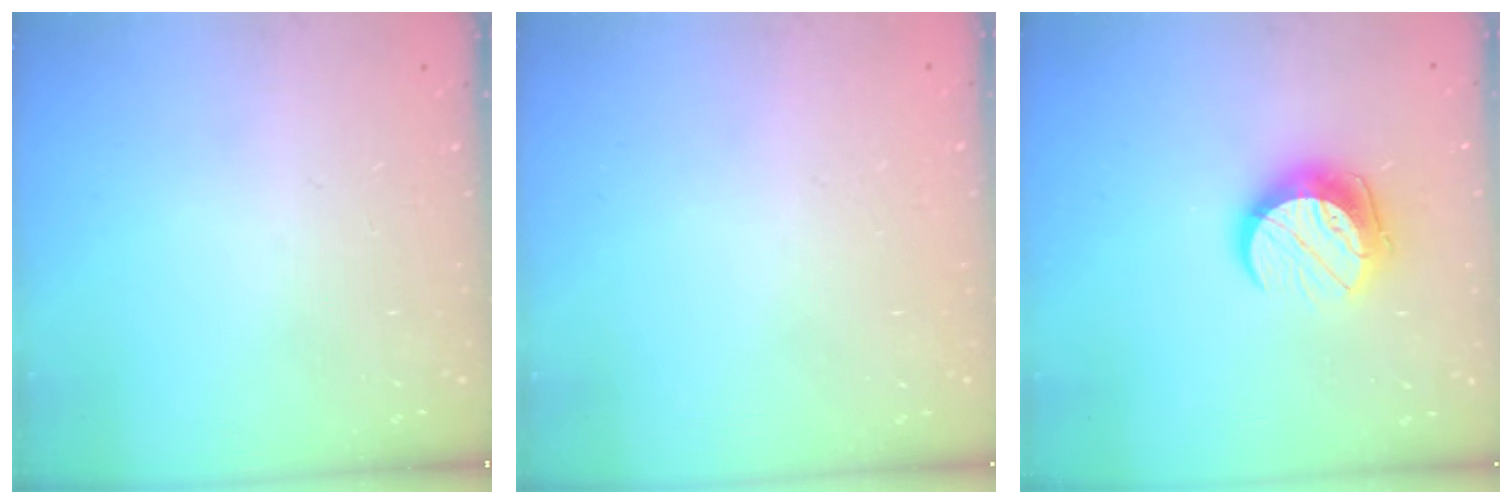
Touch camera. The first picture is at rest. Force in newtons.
{"total": 0.5, "press": 0.5, "slide": 0.1}
{"total": 11.1, "press": 11.1, "slide": 0.7}